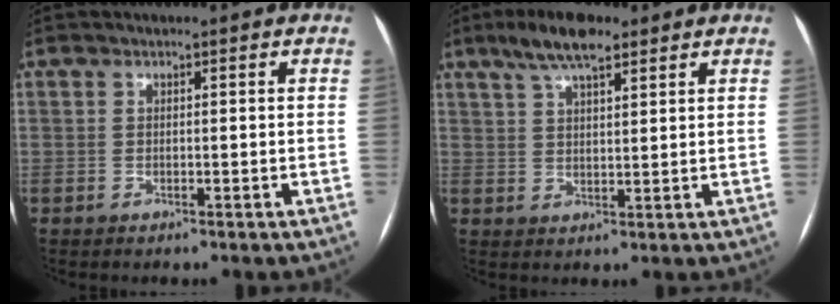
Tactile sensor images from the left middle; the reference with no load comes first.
{"total": 7.5, "force": [5.3, 1.9, 5.0], "torque": [-0.099, 0.016, 0.093]}